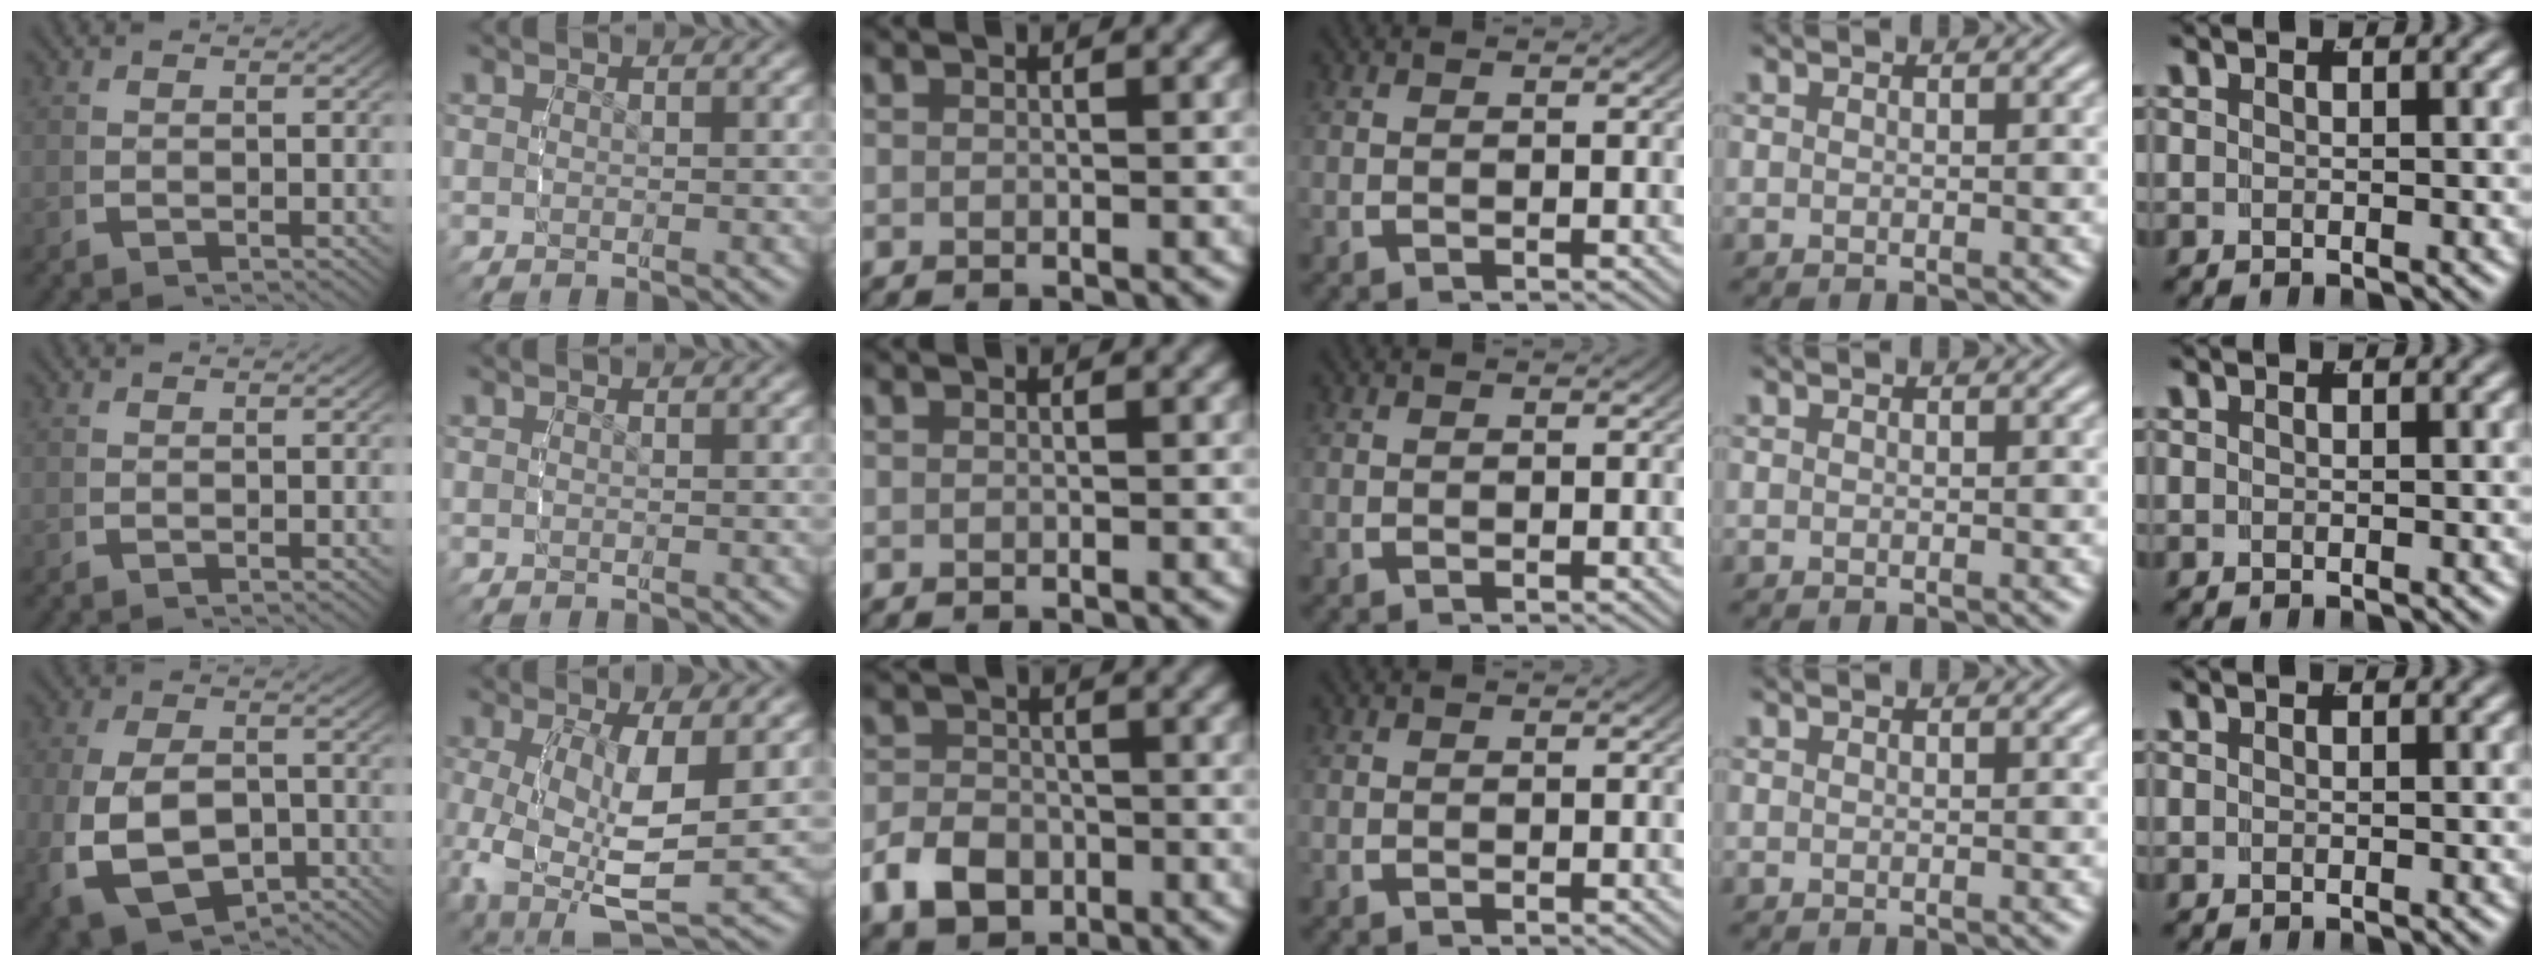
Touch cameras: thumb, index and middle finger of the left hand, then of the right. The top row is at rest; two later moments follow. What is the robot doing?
{"motion": "grasp_and_lifting", "object": "backpack"}